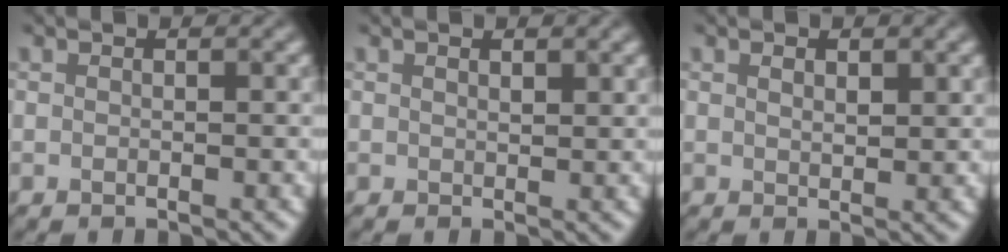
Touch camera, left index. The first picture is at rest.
{"total": 0.9, "force": [0.9, 0.1, 0.2], "torque": [0.008, 0.002, 0.016]}
{"total": 0.6, "force": [0.6, -0.2, 0.2], "torque": [0.001, -0.005, 0.031]}